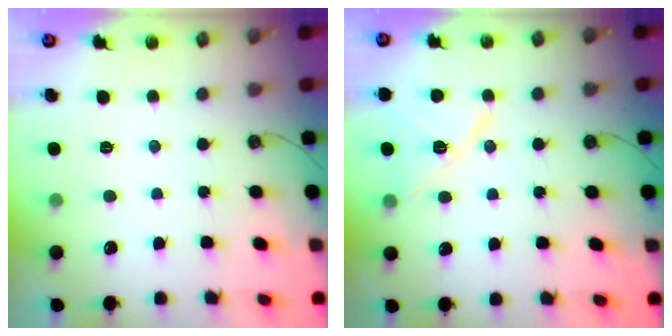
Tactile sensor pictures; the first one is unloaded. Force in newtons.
{"total": 12.1, "press": 12.0, "slide": 0.9}